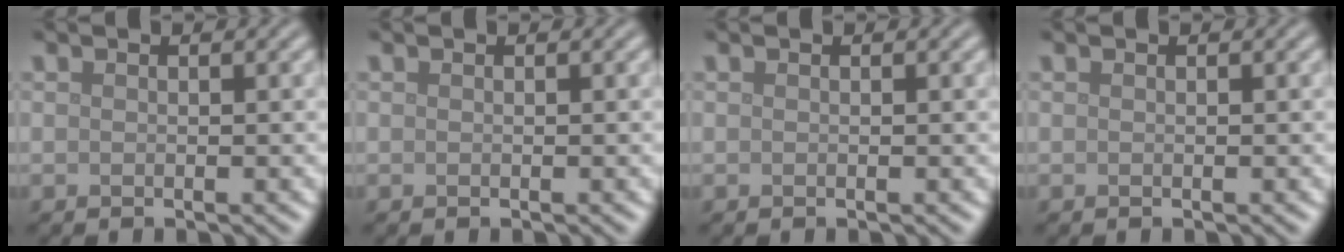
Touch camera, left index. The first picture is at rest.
{"total": 0.0}
{"total": 0.0}
{"total": 0.0}